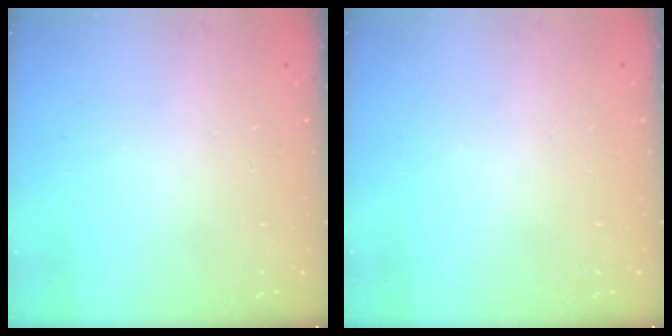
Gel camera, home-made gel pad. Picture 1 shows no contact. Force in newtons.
{"total": 0.0}